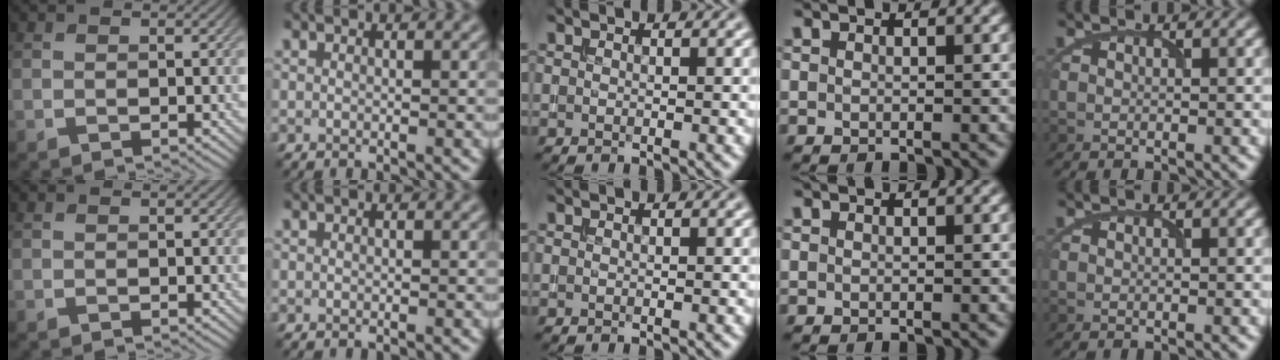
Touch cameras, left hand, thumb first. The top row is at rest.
{}